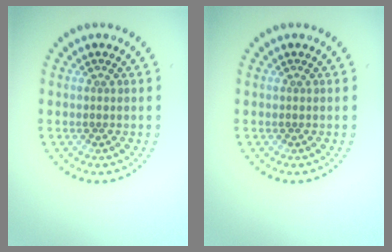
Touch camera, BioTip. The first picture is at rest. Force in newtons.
{"total": 0.0}